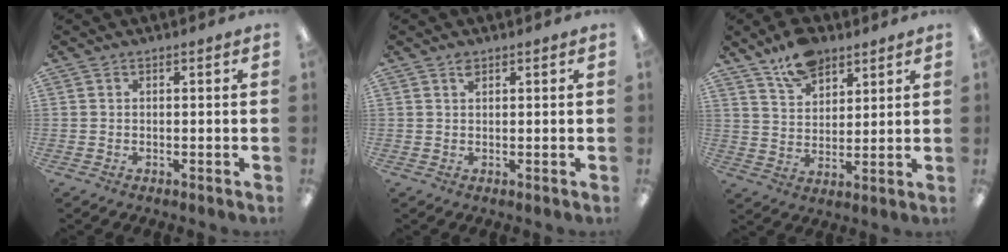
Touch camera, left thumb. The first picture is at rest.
{"total": 1.2, "force": [0.9, 0.5, 0.7], "torque": [-0.008, -0.003, 0.015]}
{"total": 10.1, "force": [7.4, 5.4, 4.3], "torque": [-0.073, -0.033, 0.135]}